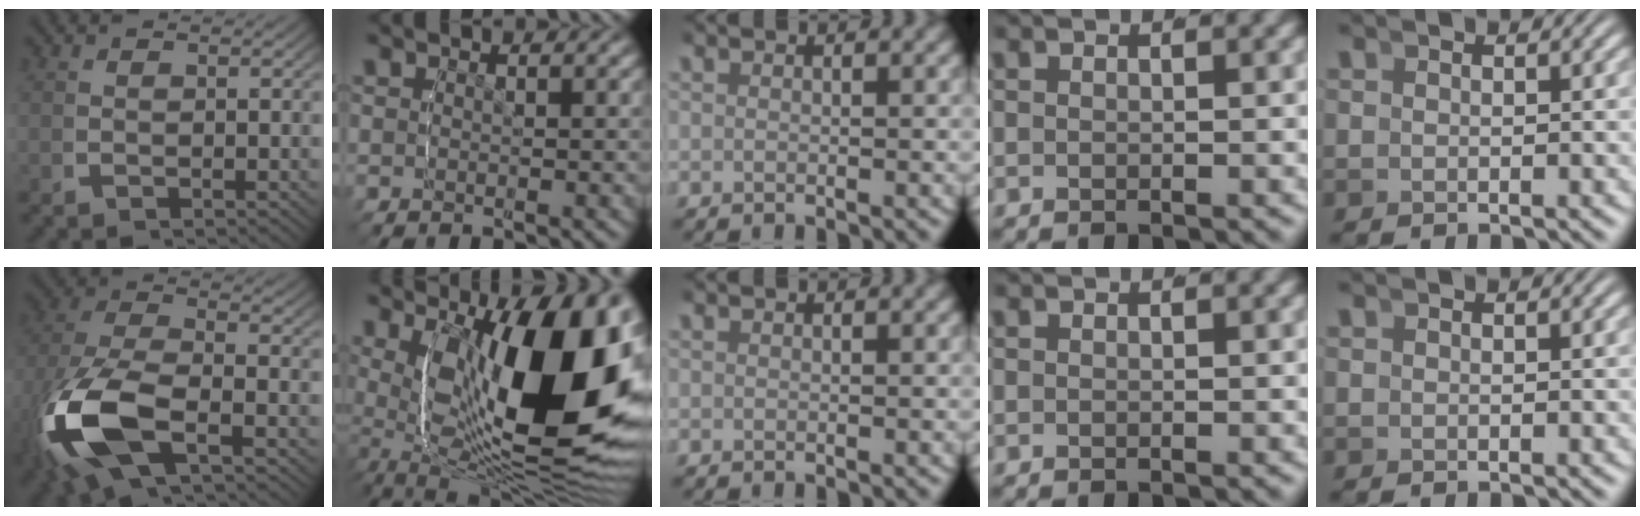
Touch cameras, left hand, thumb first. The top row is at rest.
{"thumb": {"total": 12.8, "force": [-2.8, 7.1, 10.3], "torque": [-0.262, -0.037, -0.029]}, "index": {"total": 17.7, "force": [-1.5, 9.8, 14.7], "torque": [-0.253, -0.038, -0.005]}}